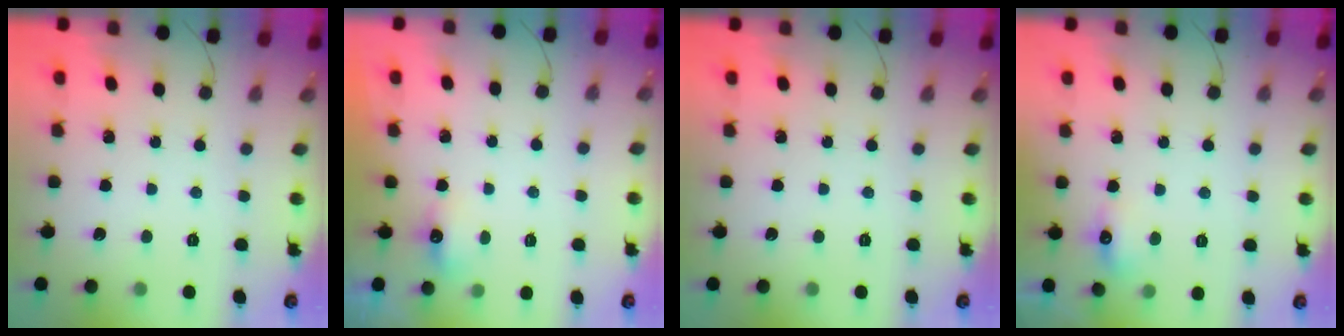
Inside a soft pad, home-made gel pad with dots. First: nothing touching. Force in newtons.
{"total": 5.4, "press": 5.3, "slide": 1.0}
{"total": 0.0}
{"total": 5.9, "press": 5.6, "slide": 1.7}